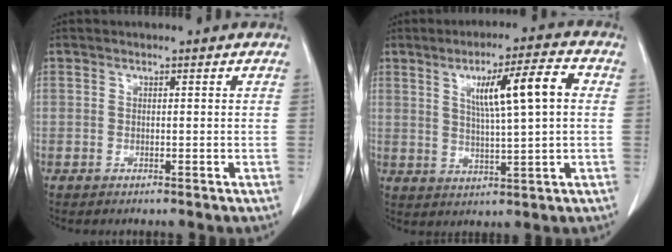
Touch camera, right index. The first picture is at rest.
{"total": 9.7, "force": [2.4, 0.6, 9.4], "torque": [-0.155, 0.010, 0.040]}